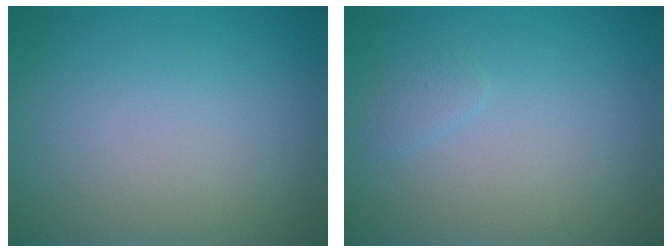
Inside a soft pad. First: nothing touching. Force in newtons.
{"total": 0.7, "press": 0.7, "slide": 0.1}